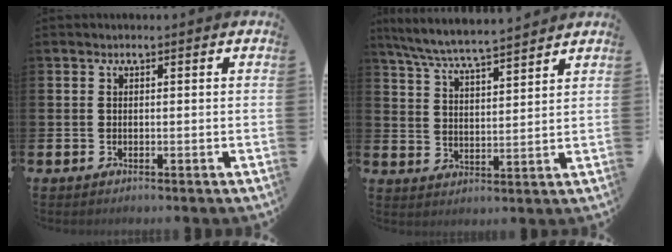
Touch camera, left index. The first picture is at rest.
{"total": 6.6, "force": [6.4, 0.0, 1.8], "torque": [-0.062, -0.038, 0.114]}